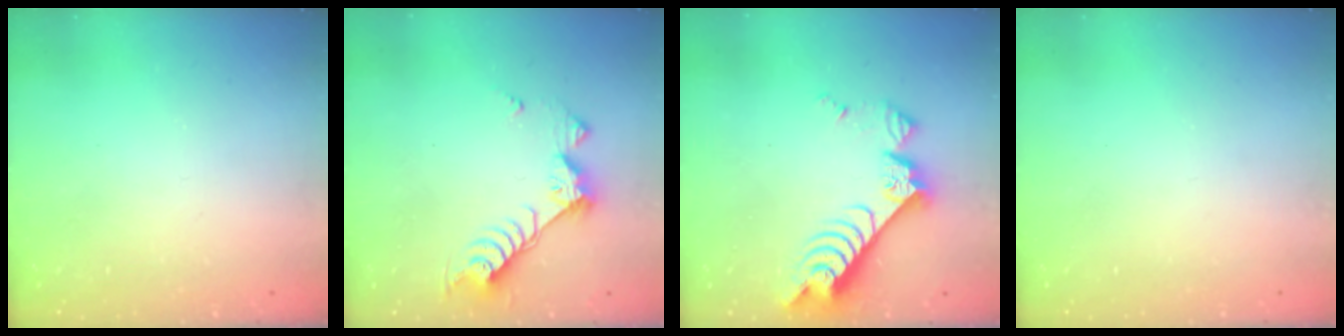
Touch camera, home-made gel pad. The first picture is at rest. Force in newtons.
{"total": 9.2, "press": 9.2, "slide": 0.8}
{"total": 10.2, "press": 10.1, "slide": 1.1}
{"total": 0.0}